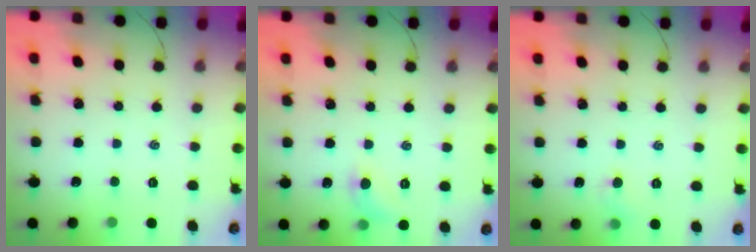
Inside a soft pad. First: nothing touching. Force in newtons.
{"total": 6.9, "press": 6.7, "slide": 1.6}
{"total": 3.3, "press": 3.2, "slide": 0.8}